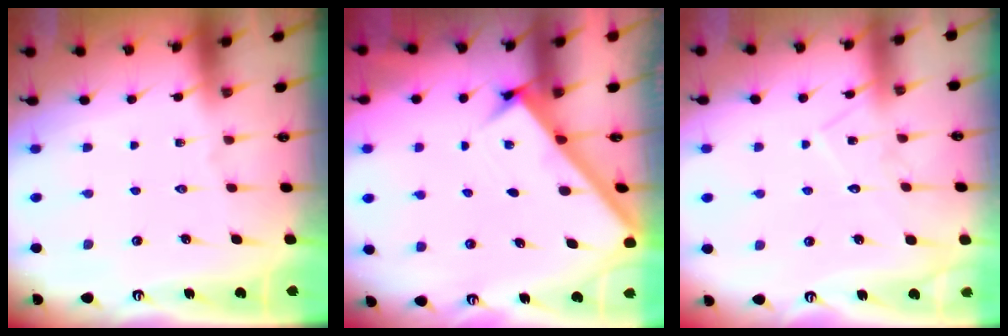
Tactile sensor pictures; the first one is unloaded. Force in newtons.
{"total": 2.5, "press": 2.5, "slide": 0.3}
{"total": 8.3, "press": 8.3, "slide": 0.4}